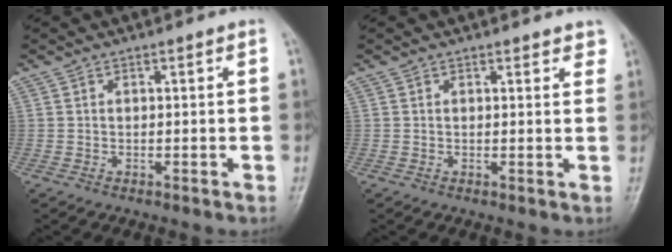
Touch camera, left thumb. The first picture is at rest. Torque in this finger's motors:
{"motor_torque": [0.17, 0.10, -0.06, -0.09, 0.00]}